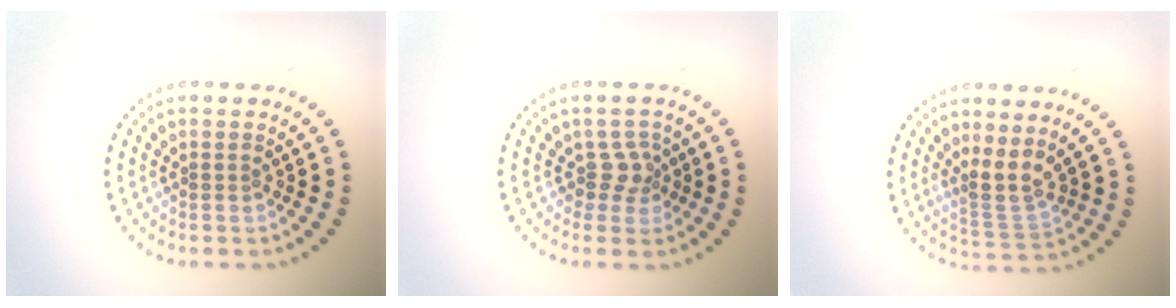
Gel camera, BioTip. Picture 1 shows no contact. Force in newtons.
{"total": 1.9, "press": 1.4, "slide": 1.3}
{"total": 3.0, "press": 2.0, "slide": 2.2}